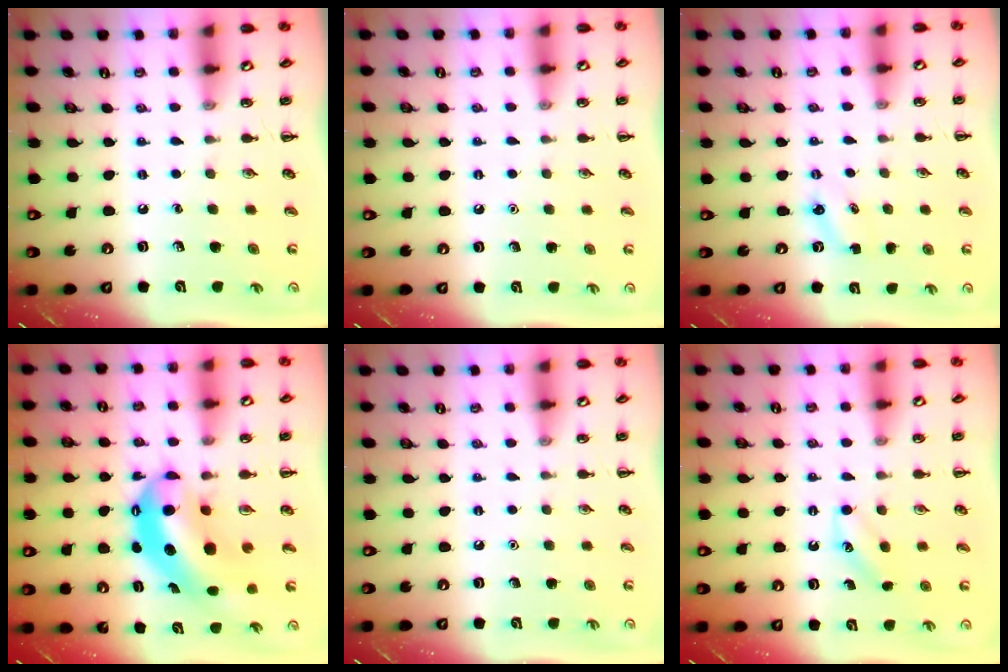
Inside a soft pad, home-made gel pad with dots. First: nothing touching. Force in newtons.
{"total": 1.6, "press": 1.6, "slide": 0.1}
{"total": 2.8, "press": 2.7, "slide": 0.7}
{"total": 9.0, "press": 8.8, "slide": 2.1}
{"total": 1.5, "press": 1.5, "slide": 0.1}
{"total": 3.9, "press": 3.7, "slide": 0.9}